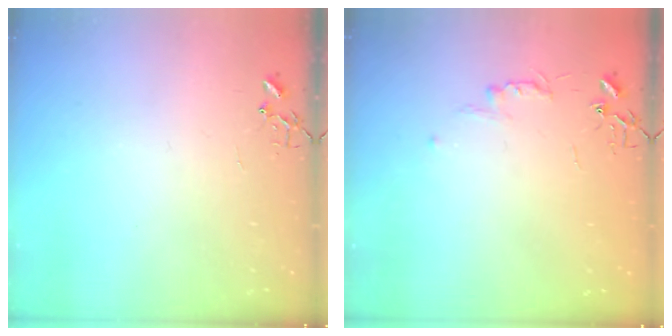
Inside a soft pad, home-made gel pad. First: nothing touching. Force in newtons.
{"total": 4.8, "press": 4.7, "slide": 0.6}